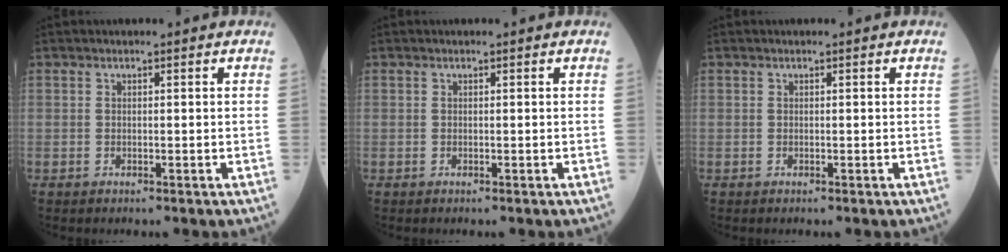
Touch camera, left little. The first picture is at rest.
{"total": 0.0}
{"total": 0.0}